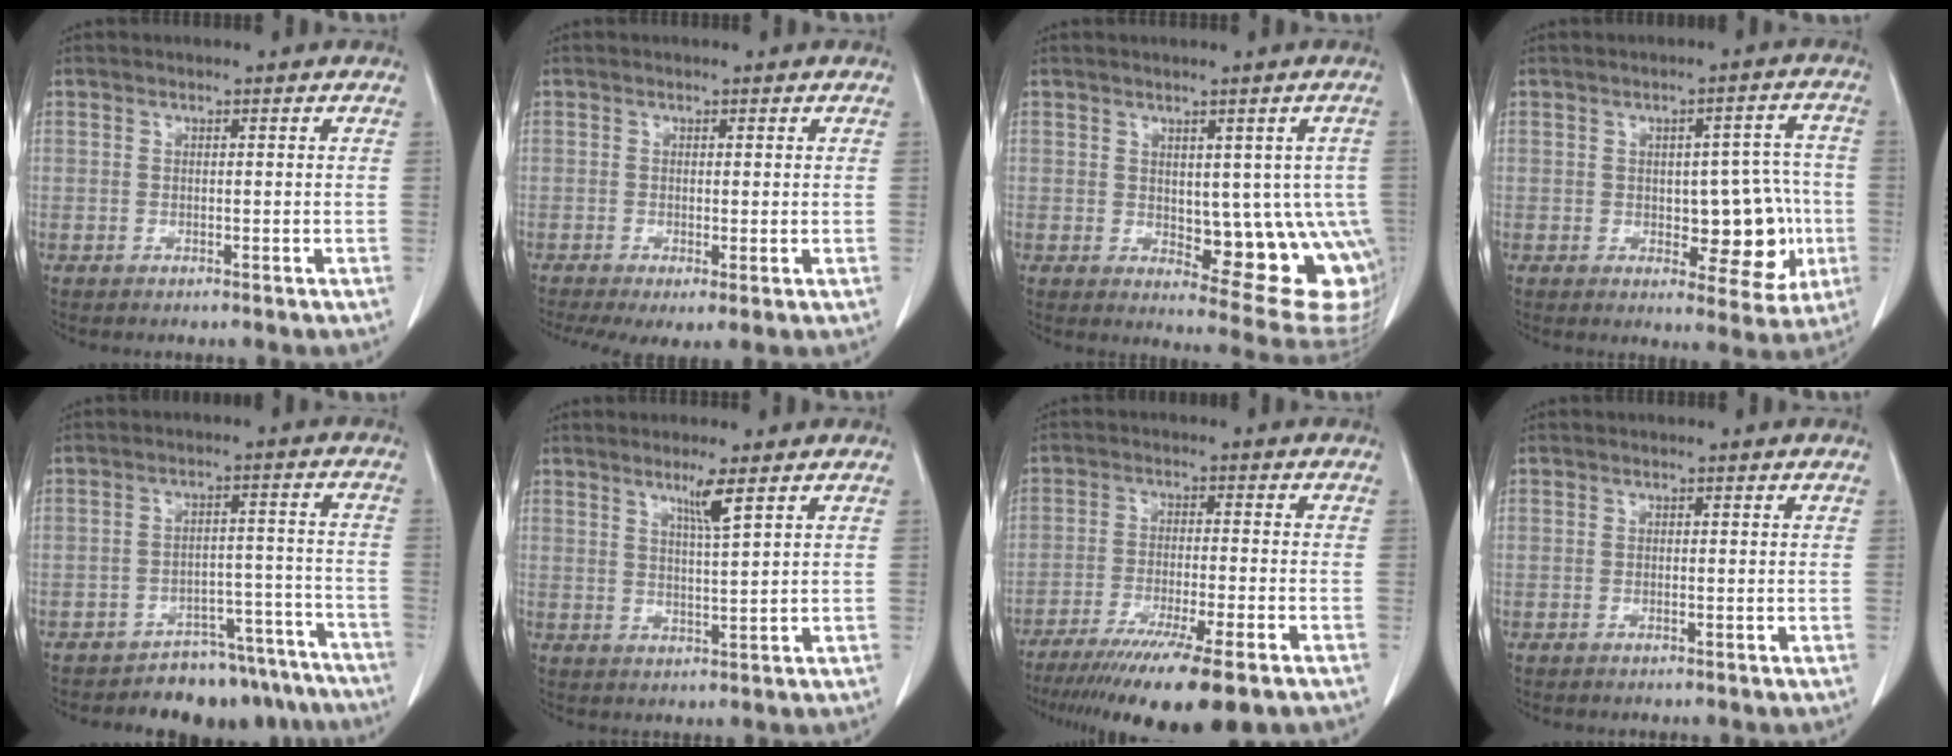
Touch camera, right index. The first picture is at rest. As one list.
[{"total": 5.3, "force": [-2.1, 1.9, 4.5], "torque": [-0.077, -0.017, -0.036]}, {"total": 13.0, "force": [-1.0, 5.6, 11.7], "torque": [-0.101, -0.002, 0.004]}, {"total": 9.7, "force": [-1.5, 4.5, 8.5], "torque": [-0.083, 0.018, -0.009]}, {"total": 12.6, "force": [-11.6, 4.6, 1.4], "torque": [0.019, 0.049, -0.146]}, {"total": 3.8, "force": [2.3, -0.7, 2.9], "torque": [-0.054, -0.010, 0.045]}, {"total": 16.9, "force": [-12.6, 1.0, 11.3], "torque": [-0.151, -0.047, -0.196]}, {"total": 0.0}]